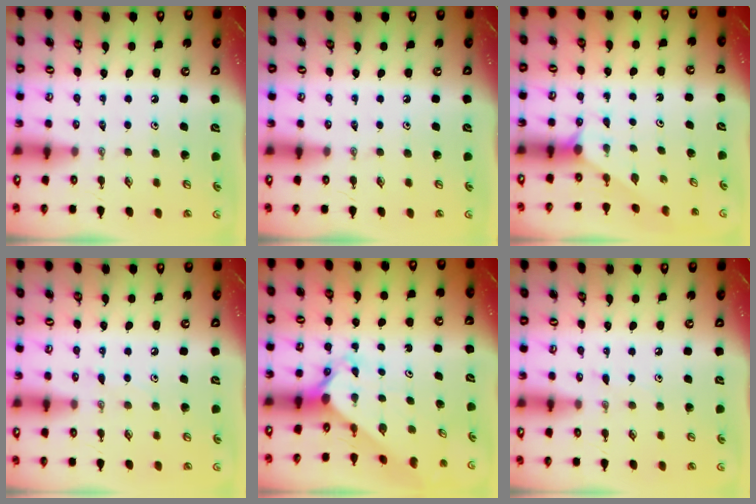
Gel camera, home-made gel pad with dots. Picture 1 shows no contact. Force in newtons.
{"total": 0.0}
{"total": 1.7, "press": 1.7, "slide": 0.2}
{"total": 6.3, "press": 6.3, "slide": 0.6}
{"total": 2.6, "press": 2.6, "slide": 0.3}
{"total": 3.2, "press": 3.2, "slide": 0.4}